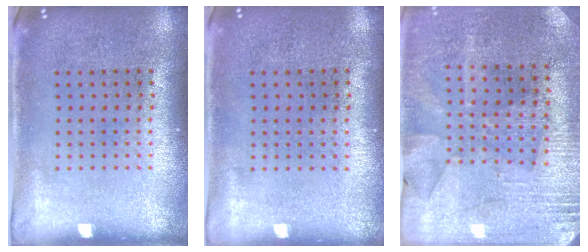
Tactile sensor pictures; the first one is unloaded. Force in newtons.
{"total": 0.0}
{"total": 2.8, "press": 2.7, "slide": 0.7}